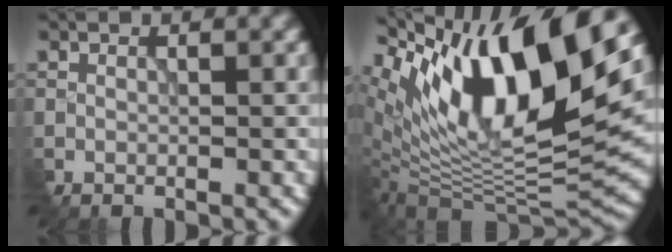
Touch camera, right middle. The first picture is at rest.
{"total": 16.2, "force": [6.3, 6.3, 13.5], "torque": [-0.240, 0.012, 0.108]}